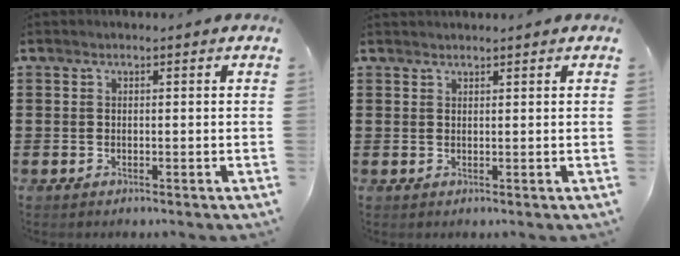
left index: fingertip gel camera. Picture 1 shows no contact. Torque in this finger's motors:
{"motor_torque": [-0.19, 0.61, -0.07, -0.01]}